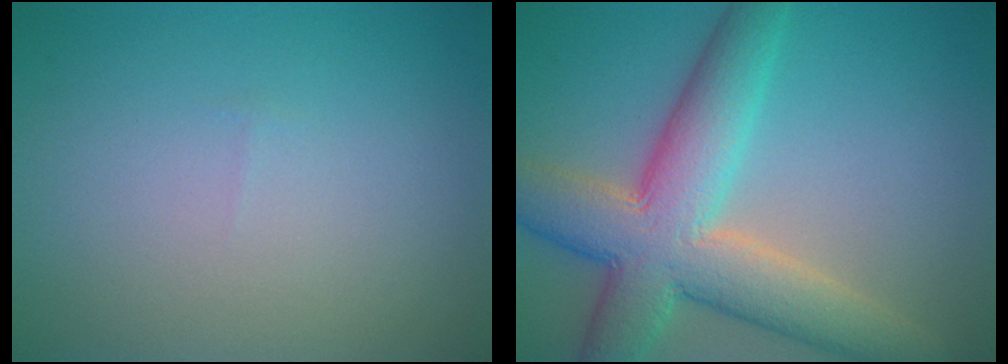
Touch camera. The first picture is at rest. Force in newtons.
{"total": 9.7, "press": 9.7, "slide": 0.4}